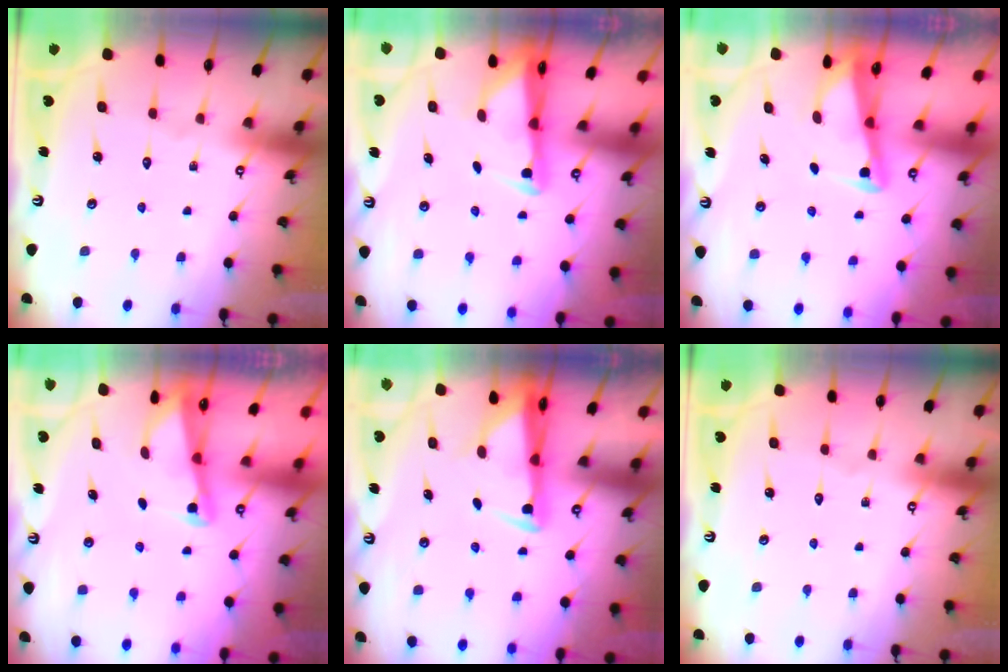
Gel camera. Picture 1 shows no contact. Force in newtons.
{"total": 2.5, "press": 2.4, "slide": 0.5}
{"total": 2.8, "press": 2.8, "slide": 0.3}
{"total": 2.1, "press": 2.0, "slide": 0.3}
{"total": 2.8, "press": 2.6, "slide": 1.0}
{"total": 0.0}